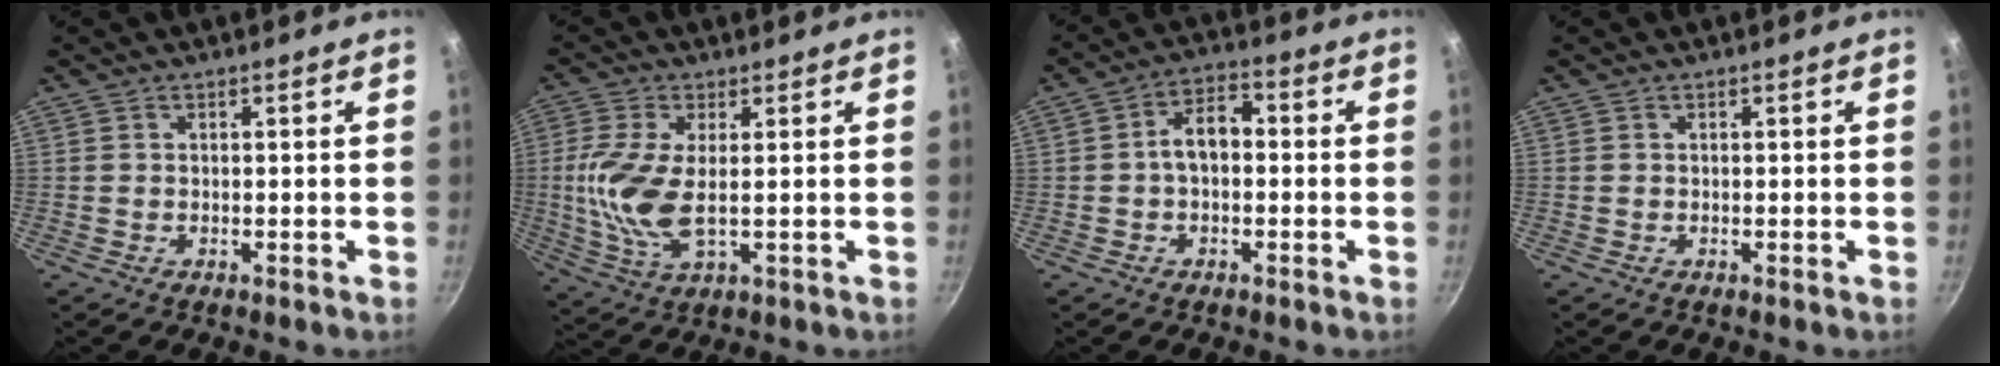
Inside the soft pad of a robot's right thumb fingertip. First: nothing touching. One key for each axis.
{"total": 10.2, "fx": 0.4, "fy": 4.3, "fz": 9.3, "tx": -0.206, "ty": -0.008, "tz": 0.010}
{"total": 6.4, "fx": -0.3, "fy": 4.0, "fz": 5.0, "tx": -0.064, "ty": 0.027, "tz": -0.013}
{"total": 0.0}